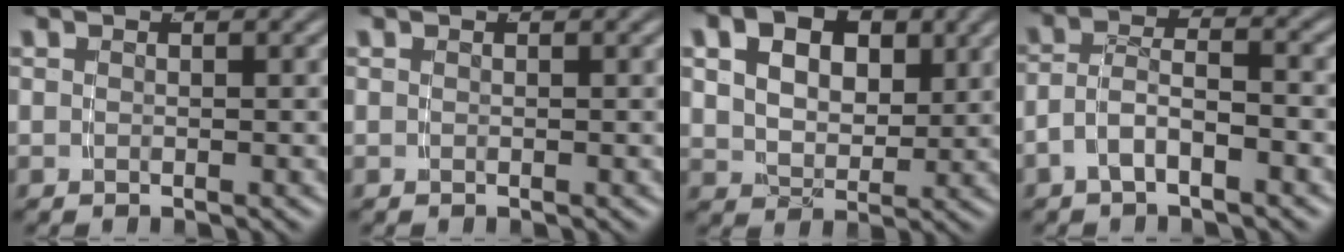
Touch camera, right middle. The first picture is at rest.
{"total": 0.0}
{"total": 6.1, "force": [2.2, 4.3, 3.7], "torque": [-0.068, -0.016, 0.043]}
{"total": 3.6, "force": [-2.0, 1.9, 2.4], "torque": [-0.049, -0.011, -0.034]}